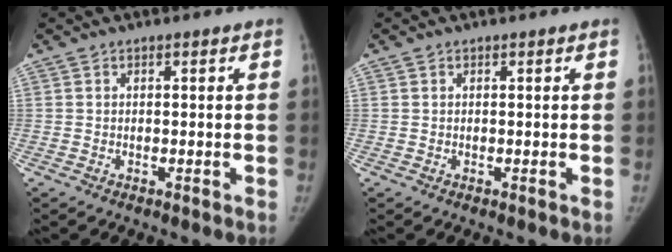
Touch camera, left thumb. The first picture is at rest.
{"total": 0.0}